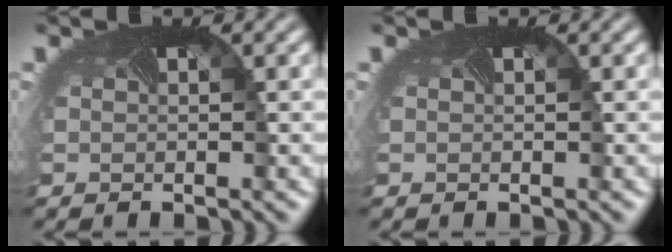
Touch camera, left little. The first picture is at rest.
{"total": 0.0}